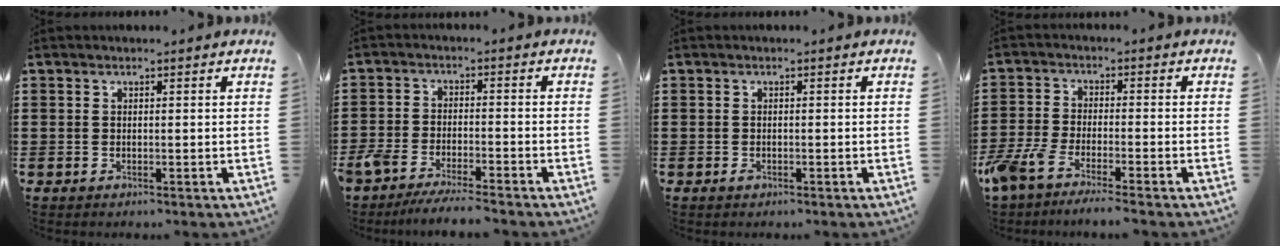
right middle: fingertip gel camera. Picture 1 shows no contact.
{"total": 5.1, "force": [-4.8, 0.4, 1.6], "torque": [-0.049, -0.011, -0.101]}
{"total": 0.7, "force": [-0.4, 0.4, 0.4], "torque": [-0.008, -0.003, -0.007]}
{"total": 4.8, "force": [-4.2, 0.4, 2.3], "torque": [-0.074, -0.016, -0.089]}